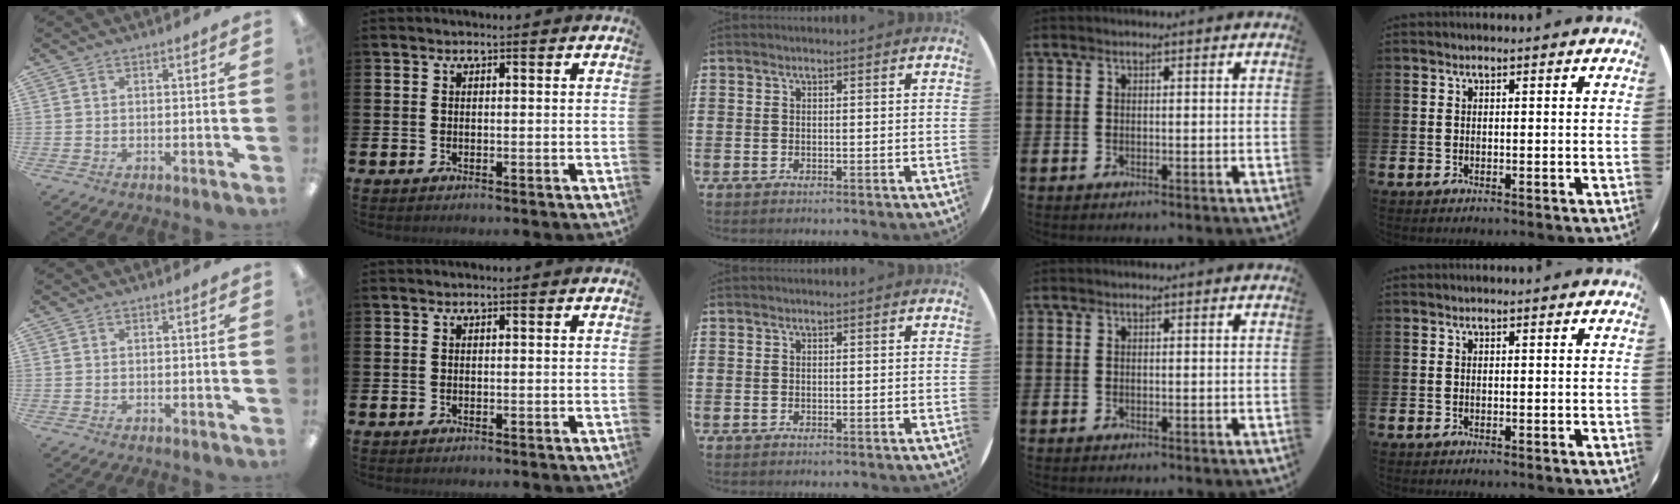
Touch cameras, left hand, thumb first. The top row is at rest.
{}